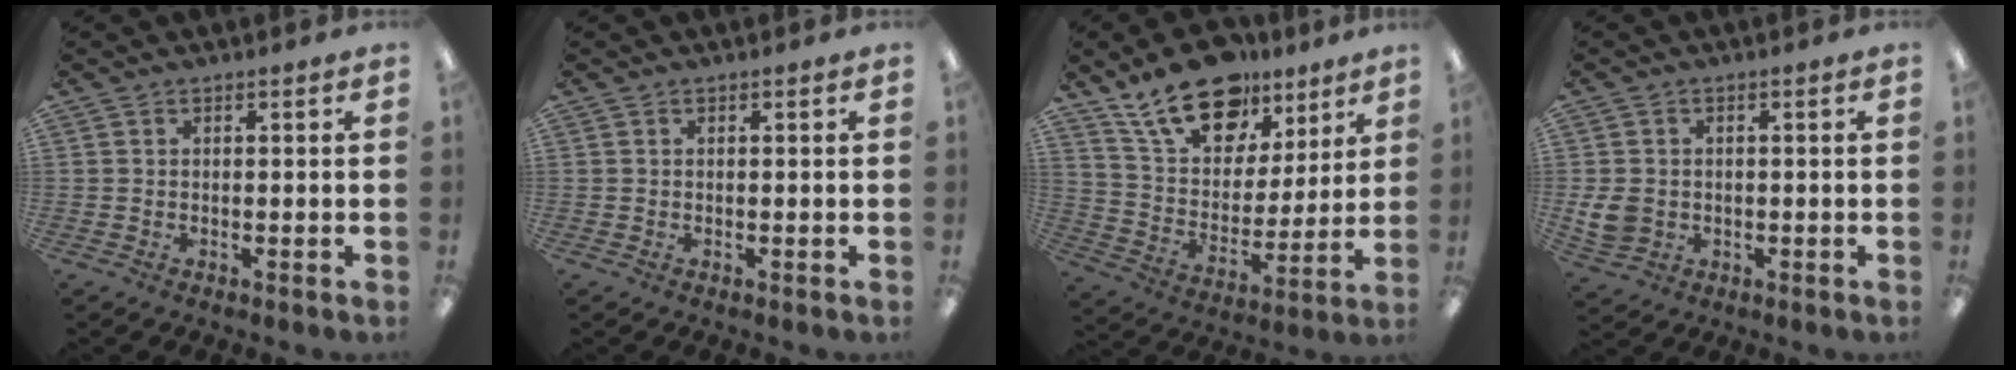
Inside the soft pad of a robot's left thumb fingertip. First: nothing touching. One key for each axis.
{"total": 0.0}
{"total": 19.4, "fx": 13.7, "fy": 10.4, "fz": 9.0, "tx": -0.161, "ty": -0.075, "tz": 0.246}
{"total": 5.7, "fx": -0.1, "fy": 5.0, "fz": 2.8, "tx": -0.062, "ty": 0.004, "tz": 0.000}